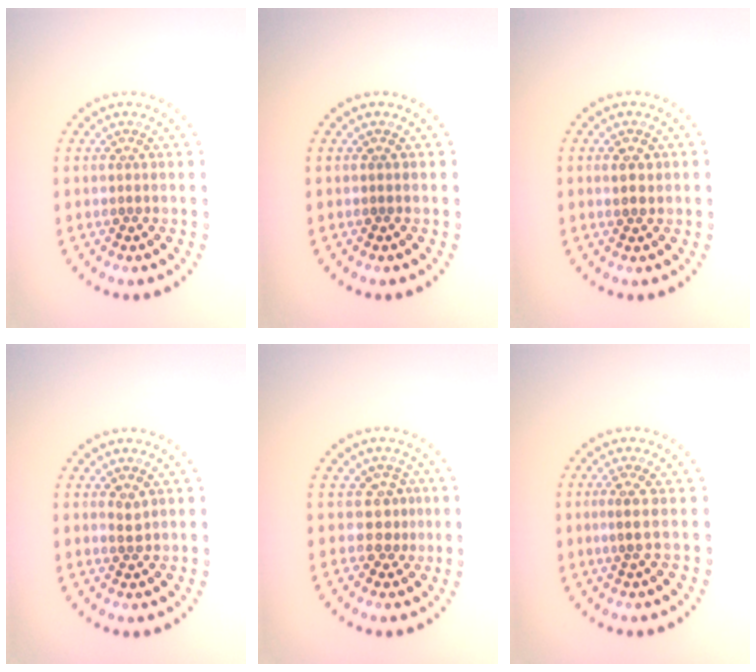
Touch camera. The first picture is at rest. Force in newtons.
{"total": 0.0}
{"total": 1.4, "press": 1.4, "slide": 0.3}
{"total": 1.1, "press": 1.0, "slide": 0.5}
{"total": 2.1, "press": 1.6, "slide": 1.4}
{"total": 1.4, "press": 0.9, "slide": 1.1}